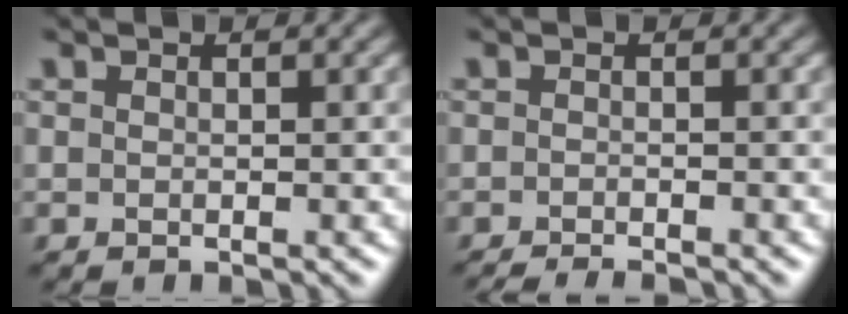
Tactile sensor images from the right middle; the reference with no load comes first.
{"total": 2.5, "force": [-2.1, 0.3, 1.2], "torque": [-0.013, -0.003, -0.037]}